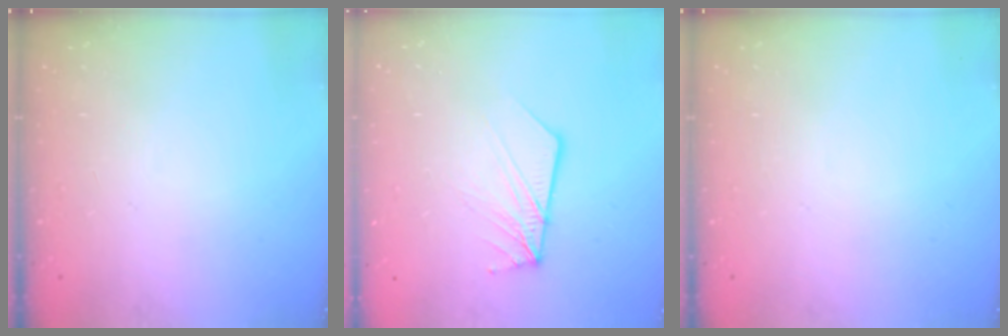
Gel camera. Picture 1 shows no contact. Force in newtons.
{"total": 9.3, "press": 9.2, "slide": 1.3}
{"total": 0.0}